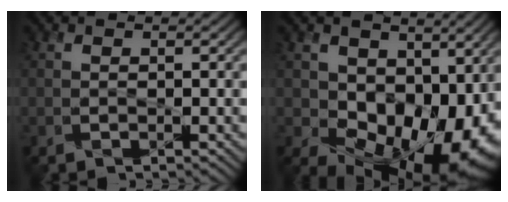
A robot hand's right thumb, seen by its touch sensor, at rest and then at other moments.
{"total": 14.1, "force": [1.0, 9.8, 10.1], "torque": [-0.149, -0.031, 0.035]}